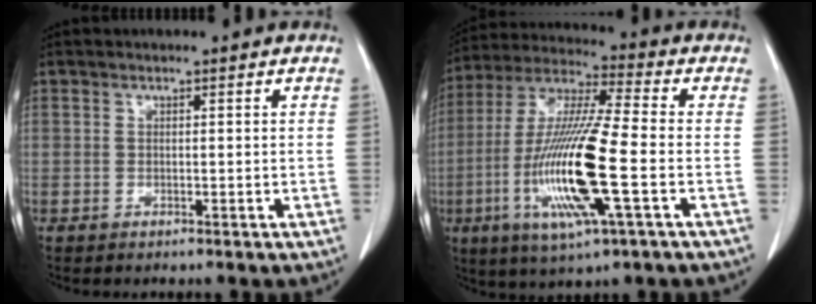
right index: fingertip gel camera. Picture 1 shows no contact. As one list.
[{"total": 17.6, "force": [-4.3, 1.0, 17.0], "torque": [-0.355, -0.017, -0.082]}]